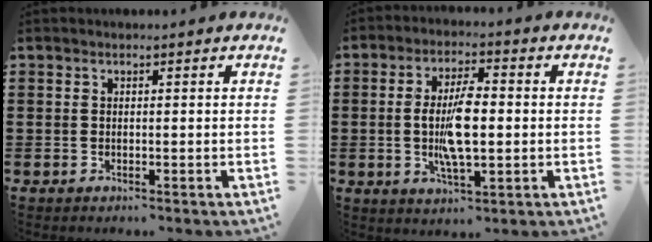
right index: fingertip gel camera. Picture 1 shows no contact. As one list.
[{"total": 8.7, "force": [-0.5, 3.2, 8.0], "torque": [-0.170, -0.001, -0.016]}]